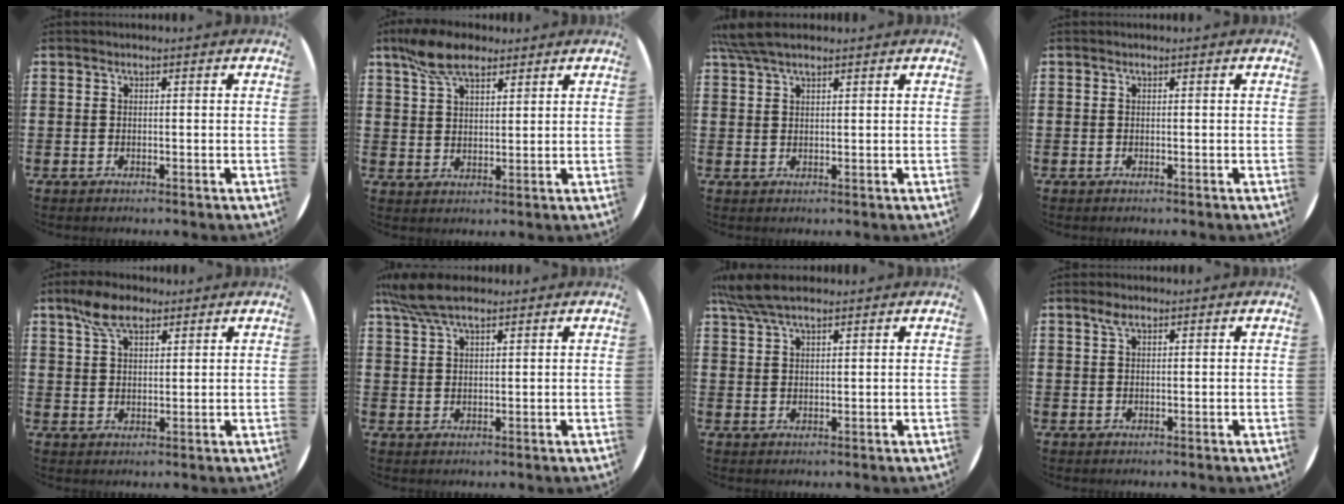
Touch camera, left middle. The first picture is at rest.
{"total": 7.3, "force": [5.4, 3.1, 3.8], "torque": [-0.090, 0.000, 0.100]}
{"total": 4.2, "force": [3.3, 1.0, 2.3], "torque": [-0.053, 0.003, 0.062]}
{"total": 0.0}
{"total": 5.7, "force": [3.9, 2.7, 3.1], "torque": [-0.063, 0.002, 0.072]}
{"total": 5.8, "force": [4.5, 1.6, 3.4], "torque": [-0.077, 0.001, 0.083]}
{"total": 5.4, "force": [4.4, 1.2, 2.9], "torque": [-0.068, -0.001, 0.080]}
{"total": 1.6, "force": [0.9, 0.7, 1.1], "torque": [-0.016, 0.001, 0.014]}